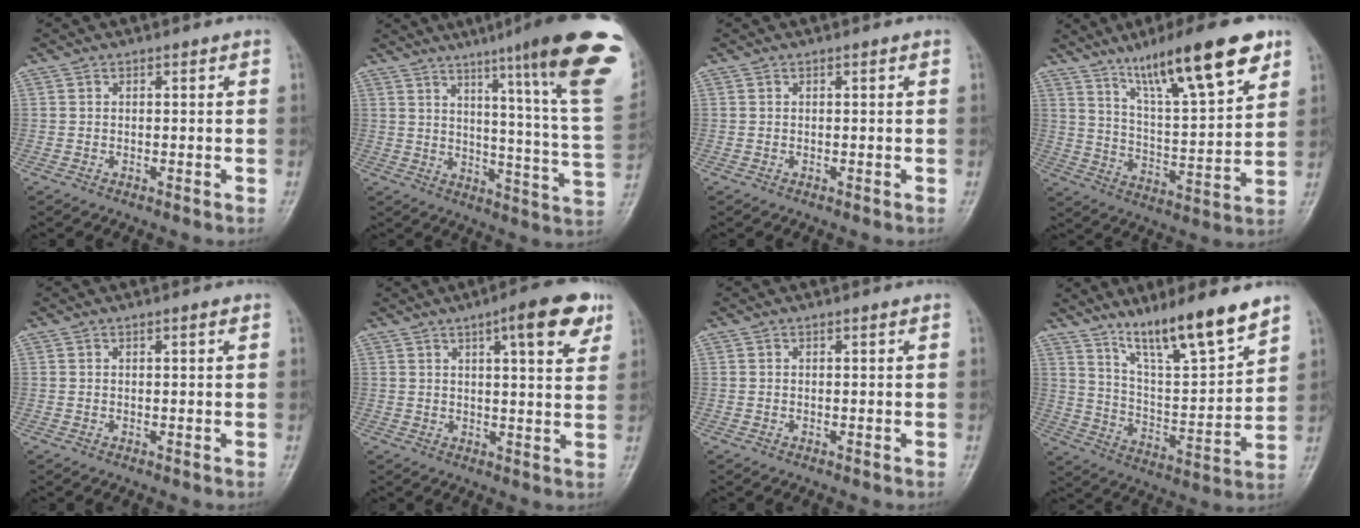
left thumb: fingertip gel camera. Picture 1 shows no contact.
{"total": 25.1, "force": [14.5, 1.1, 20.5], "torque": [-0.252, -0.077, 0.189]}
{"total": 0.0}
{"total": 19.3, "force": [12.0, 4.1, 14.6], "torque": [-0.209, -0.049, 0.201]}
{"total": 0.8, "force": [0.5, 0.1, 0.7], "torque": [-0.010, 0.000, 0.006]}
{"total": 10.3, "force": [5.4, 2.5, 8.4], "torque": [-0.097, -0.018, 0.067]}
{"total": 0.0}
{"total": 15.7, "force": [11.7, 2.2, 10.2], "torque": [-0.156, -0.073, 0.211]}